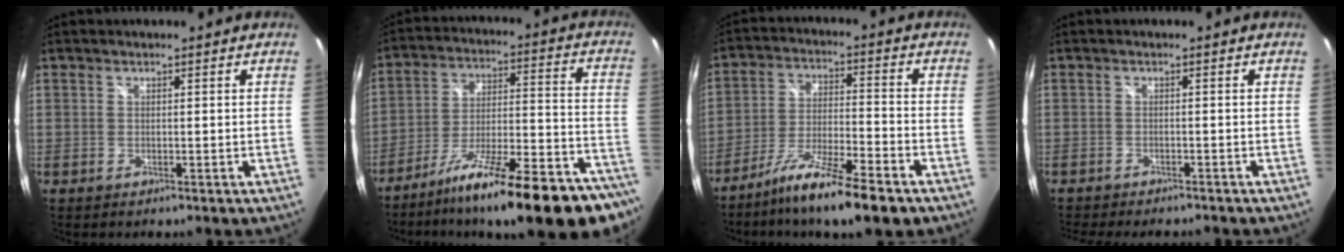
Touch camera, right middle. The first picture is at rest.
{"total": 27.8, "force": [-21.6, 5.2, 16.7], "torque": [-0.233, -0.034, -0.307]}
{"total": 13.4, "force": [-9.9, 1.2, 9.0], "torque": [-0.175, -0.025, -0.173]}
{"total": 7.0, "force": [-6.3, 1.6, 2.7], "torque": [-0.064, -0.019, -0.094]}